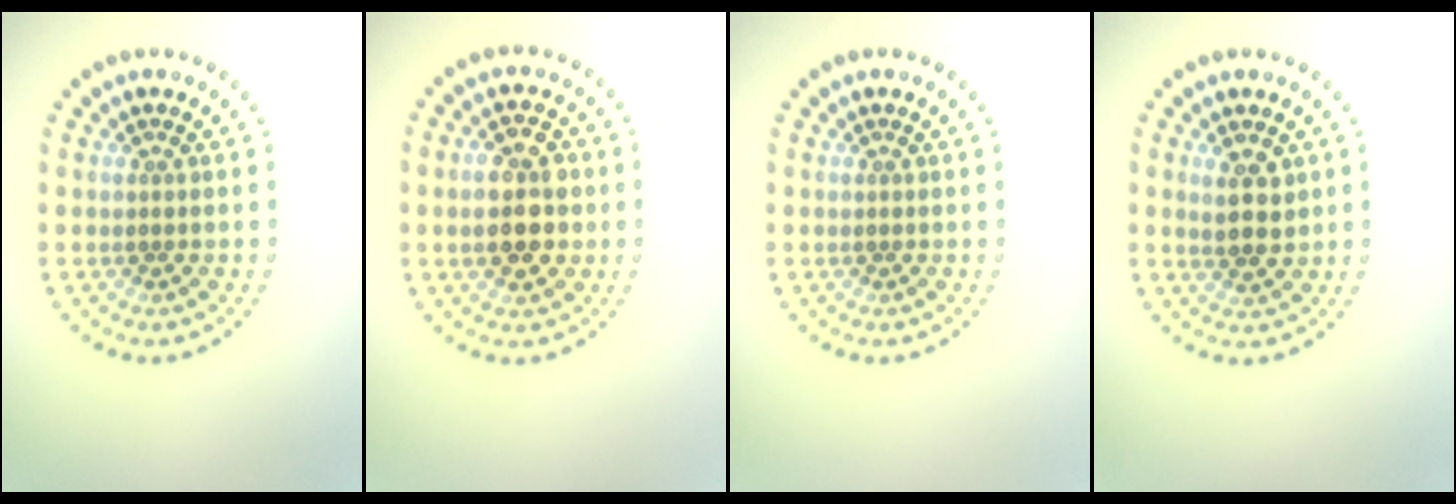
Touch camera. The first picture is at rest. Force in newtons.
{"total": 5.0, "press": 5.0, "slide": 0.2}
{"total": 0.0}
{"total": 2.8, "press": 2.7, "slide": 0.8}